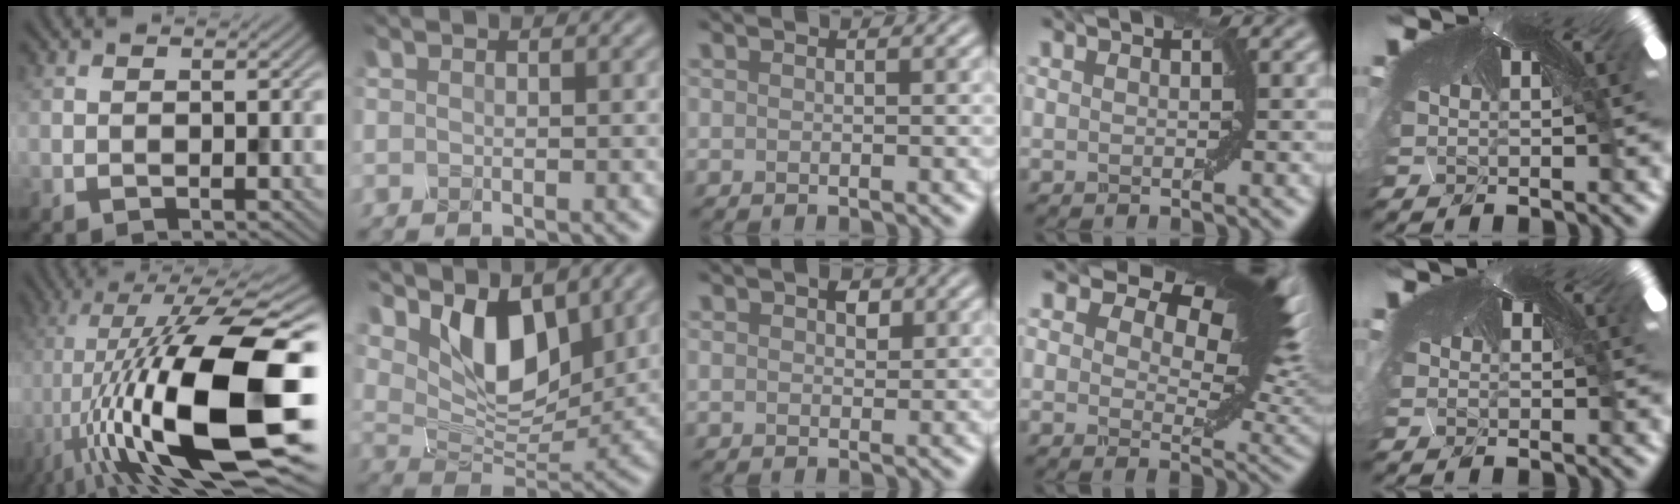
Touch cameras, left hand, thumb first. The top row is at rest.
{"thumb": {"total": 21.1, "force": [-3.5, 6.7, 19.7], "torque": [-0.350, 0.004, -0.056]}, "index": {"total": 8.1, "force": [3.9, 4.2, 5.7], "torque": [-0.103, -0.006, 0.067]}, "middle": {"total": 0.6, "force": [0.5, -0.1, -0.4], "torque": [-0.010, 0.012, 0.025]}, "ring": {"total": 11.1, "force": [6.1, 5.0, 7.8], "torque": [-0.104, 0.003, 0.093]}, "little": {"total": 0.6, "force": [0.4, 0.2, 0.3], "torque": [-0.003, 0.001, 0.003]}}